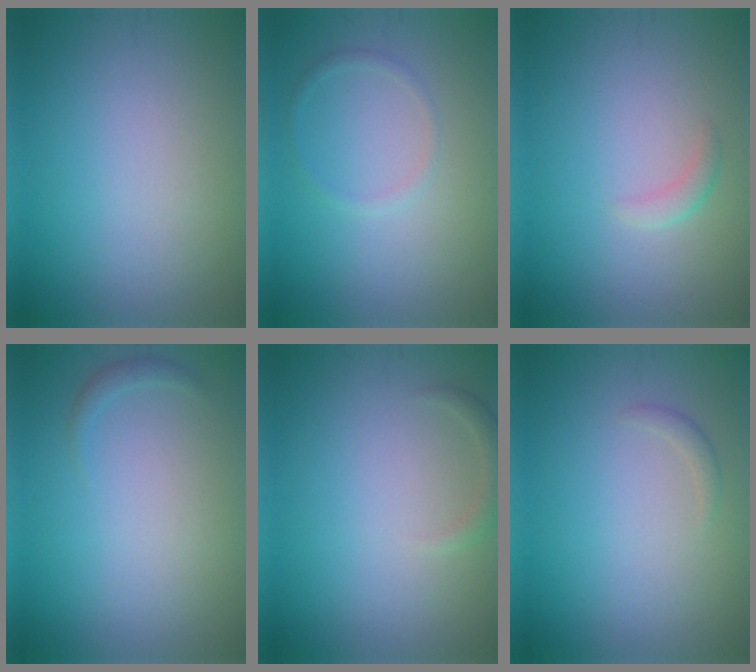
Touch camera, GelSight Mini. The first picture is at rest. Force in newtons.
{"total": 1.0, "press": 1.0, "slide": 0.1}
{"total": 1.1, "press": 1.1, "slide": 0.1}
{"total": 0.8, "press": 0.8, "slide": 0.0}
{"total": 1.2, "press": 1.2, "slide": 0.2}
{"total": 0.8, "press": 0.8, "slide": 0.1}